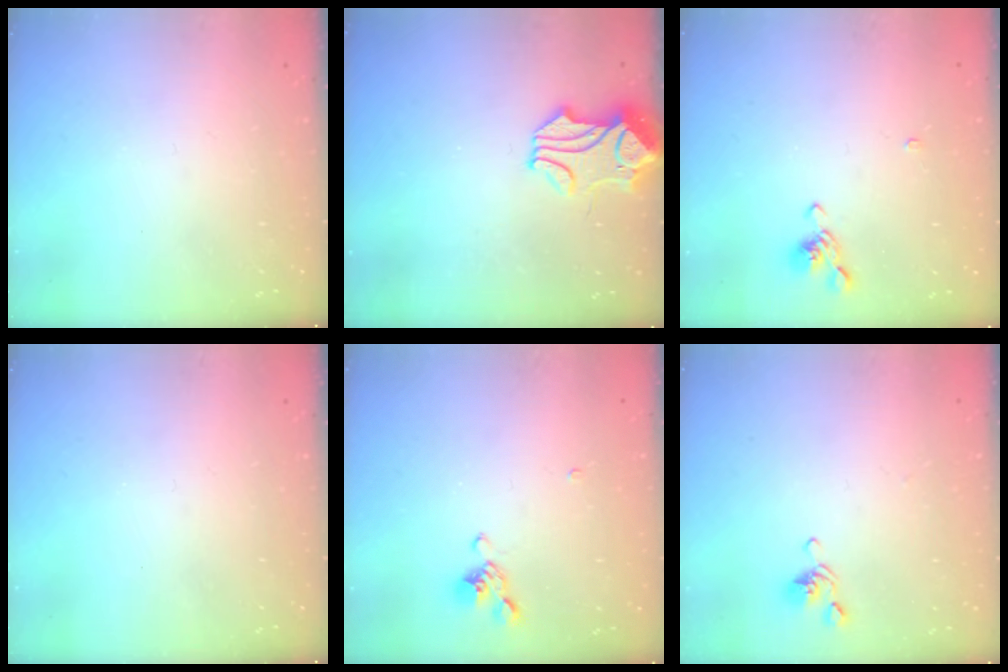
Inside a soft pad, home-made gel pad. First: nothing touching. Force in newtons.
{"total": 1.5, "press": 1.3, "slide": 0.8}
{"total": 2.5, "press": 2.4, "slide": 0.7}
{"total": 0.0}
{"total": 1.8, "press": 1.5, "slide": 1.0}
{"total": 2.7, "press": 2.6, "slide": 0.6}